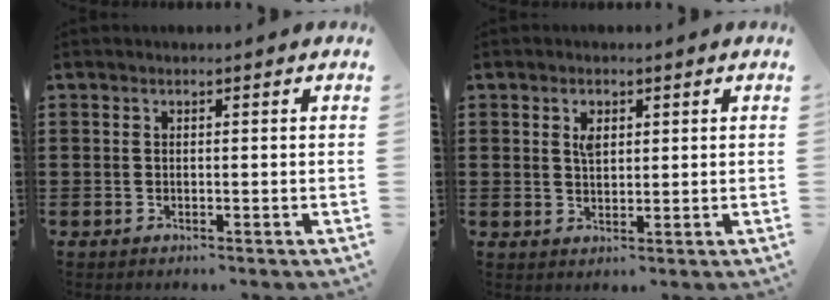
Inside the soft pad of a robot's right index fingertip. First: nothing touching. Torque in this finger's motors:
{"motor_torque": [0.05, -0.03, 0.09, 0.02]}